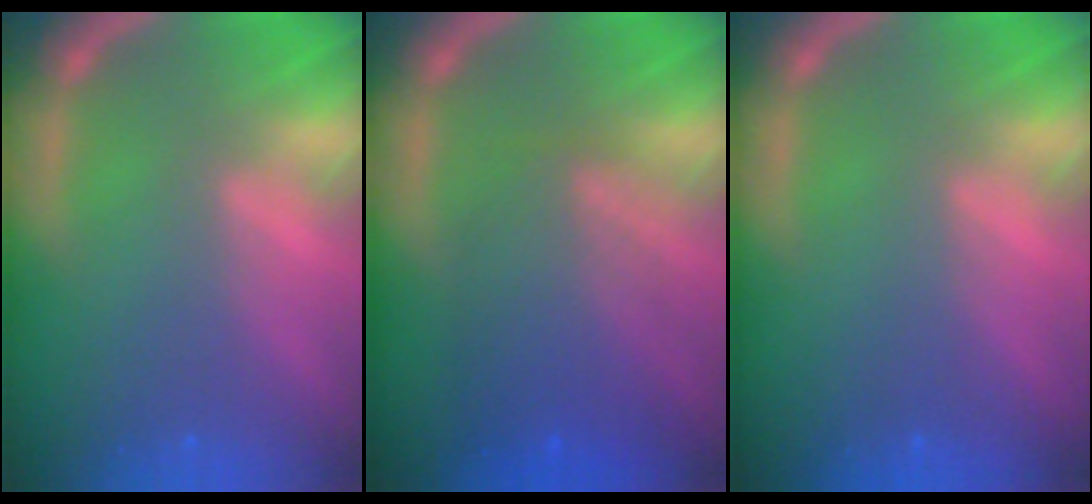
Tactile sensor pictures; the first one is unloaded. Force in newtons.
{"total": 6.1}
{"total": 0.0}